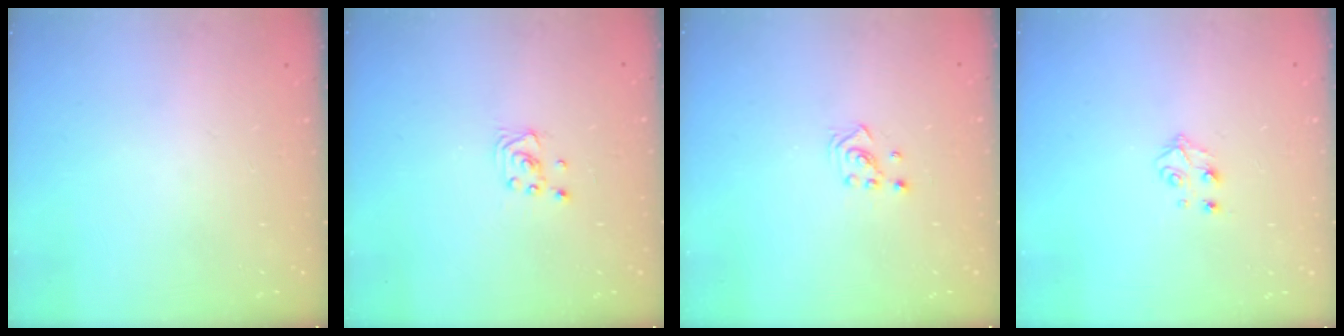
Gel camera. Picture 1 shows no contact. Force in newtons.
{"total": 2.2, "press": 2.2, "slide": 0.1}
{"total": 2.2, "press": 2.2, "slide": 0.2}
{"total": 3.9, "press": 3.9, "slide": 0.5}